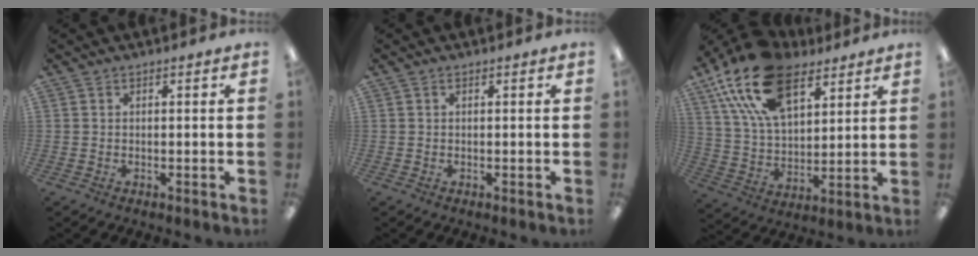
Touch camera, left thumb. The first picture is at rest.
{"total": 0.0}
{"total": 21.1, "force": [12.1, 11.5, 12.8], "torque": [-0.258, -0.041, 0.219]}